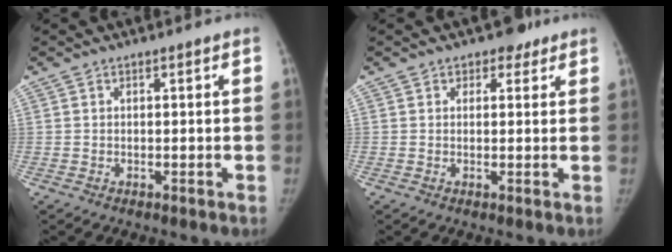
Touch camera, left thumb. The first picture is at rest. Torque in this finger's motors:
{"motor_torque": [1.07, 0.97, 0.37, -0.14, 0.00]}